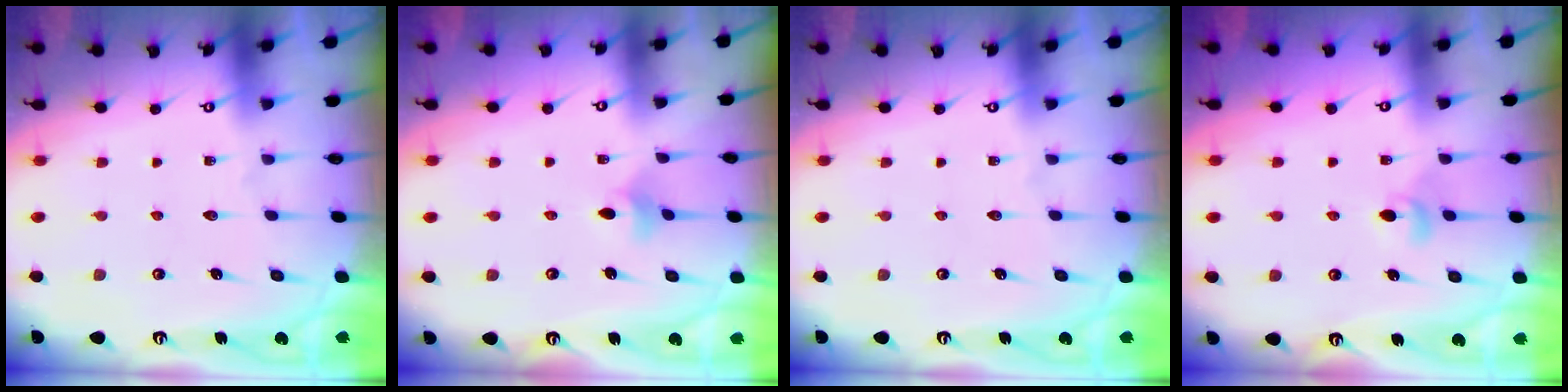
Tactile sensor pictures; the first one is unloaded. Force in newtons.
{"total": 4.2, "press": 4.1, "slide": 0.8}
{"total": 0.0}
{"total": 4.6, "press": 4.5, "slide": 0.4}